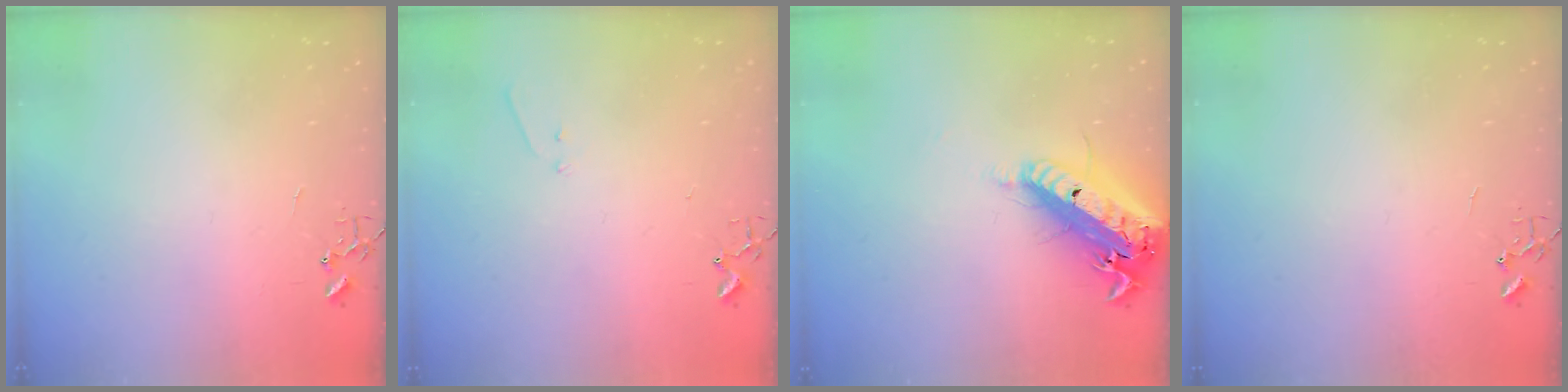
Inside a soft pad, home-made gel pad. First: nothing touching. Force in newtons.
{"total": 5.7, "press": 5.7, "slide": 0.7}
{"total": 21.6, "press": 21.0, "slide": 5.0}
{"total": 0.0}